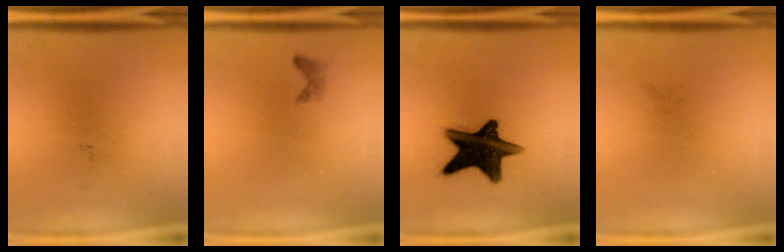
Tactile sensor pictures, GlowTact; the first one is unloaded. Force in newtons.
{"total": 0.8}
{"total": 16.3}
{"total": 0.0}